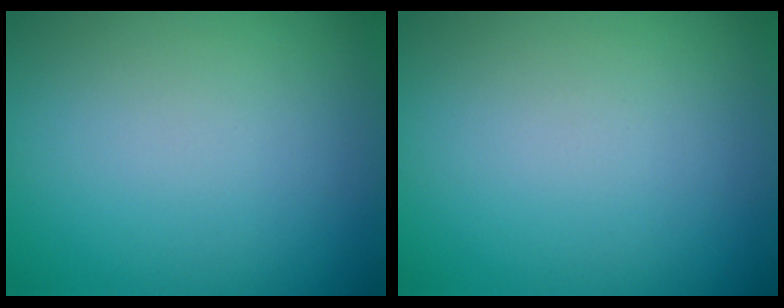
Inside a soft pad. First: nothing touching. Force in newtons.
{"total": 0.0}